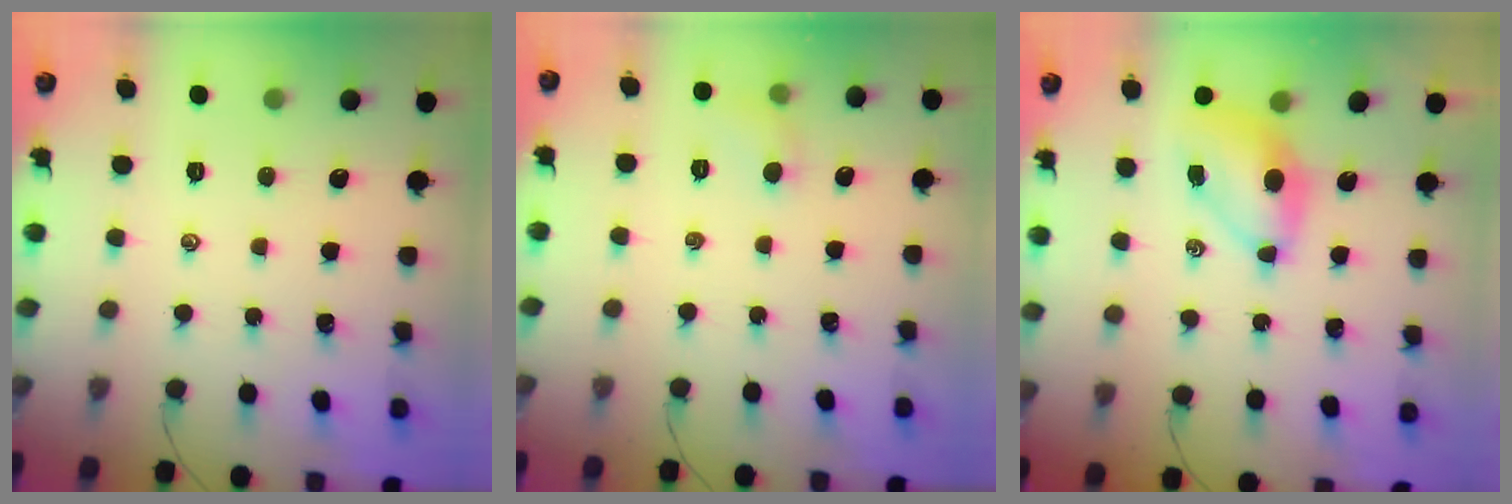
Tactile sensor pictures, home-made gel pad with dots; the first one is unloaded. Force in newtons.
{"total": 4.5, "press": 4.4, "slide": 1.2}
{"total": 7.2, "press": 7.0, "slide": 1.4}